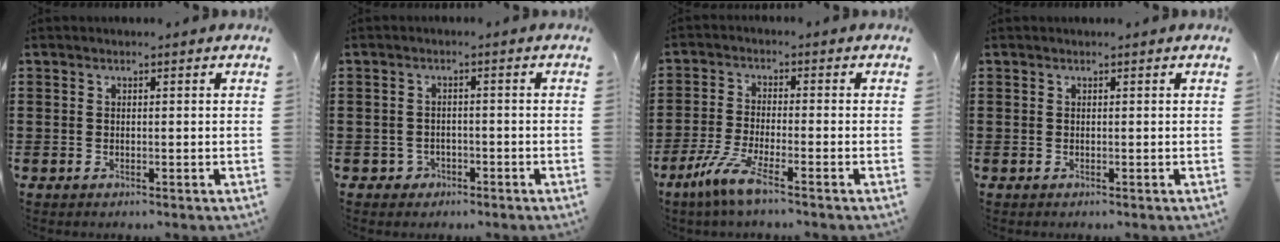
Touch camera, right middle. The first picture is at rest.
{"total": 1.9, "force": [-1.5, 1.3, 0.2], "torque": [-0.010, 0.000, -0.034]}
{"total": 6.2, "force": [-4.0, 0.7, 4.7], "torque": [-0.109, -0.017, -0.079]}
{"total": 0.0}